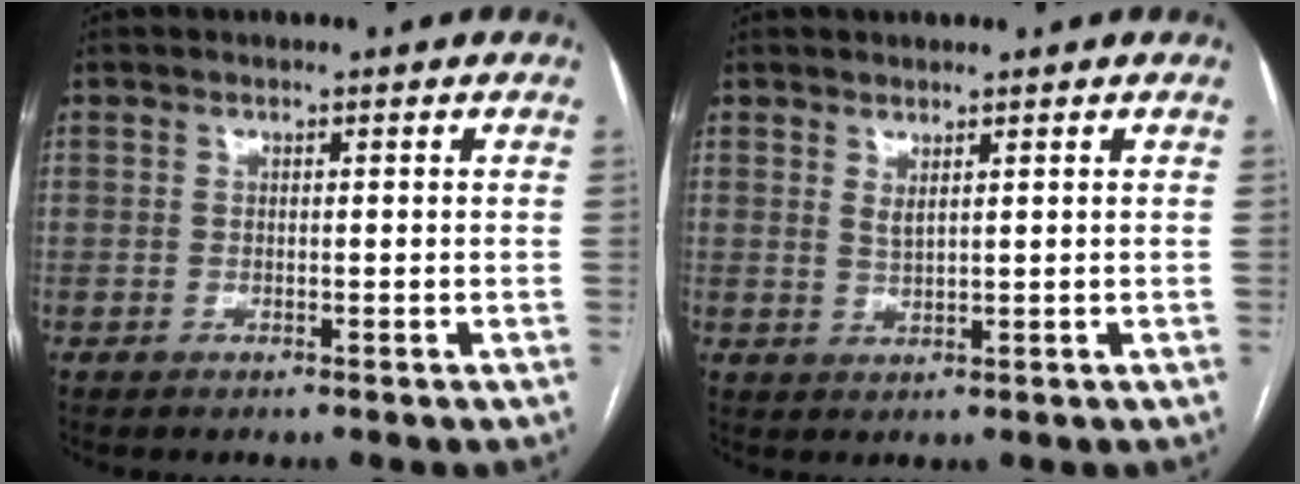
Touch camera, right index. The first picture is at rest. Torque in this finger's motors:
{"motor_torque": [0.16, 0.07, 0.01, 0.00]}